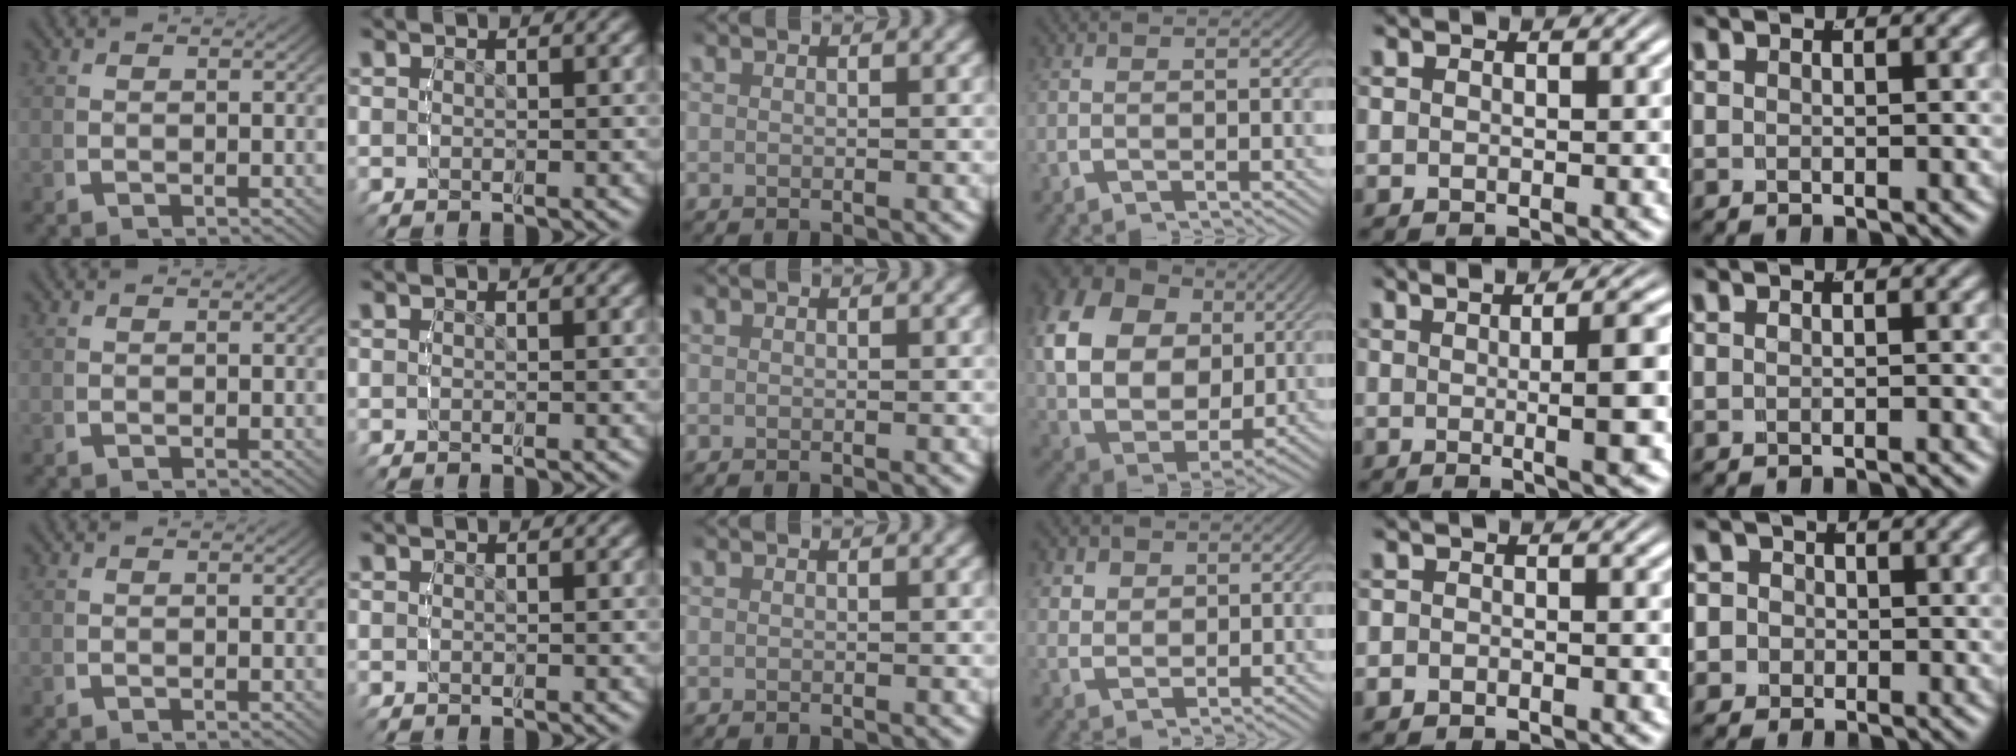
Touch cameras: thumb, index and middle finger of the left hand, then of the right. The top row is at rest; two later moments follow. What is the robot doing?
{"motion": "lift_and_place", "object": "cloth"}